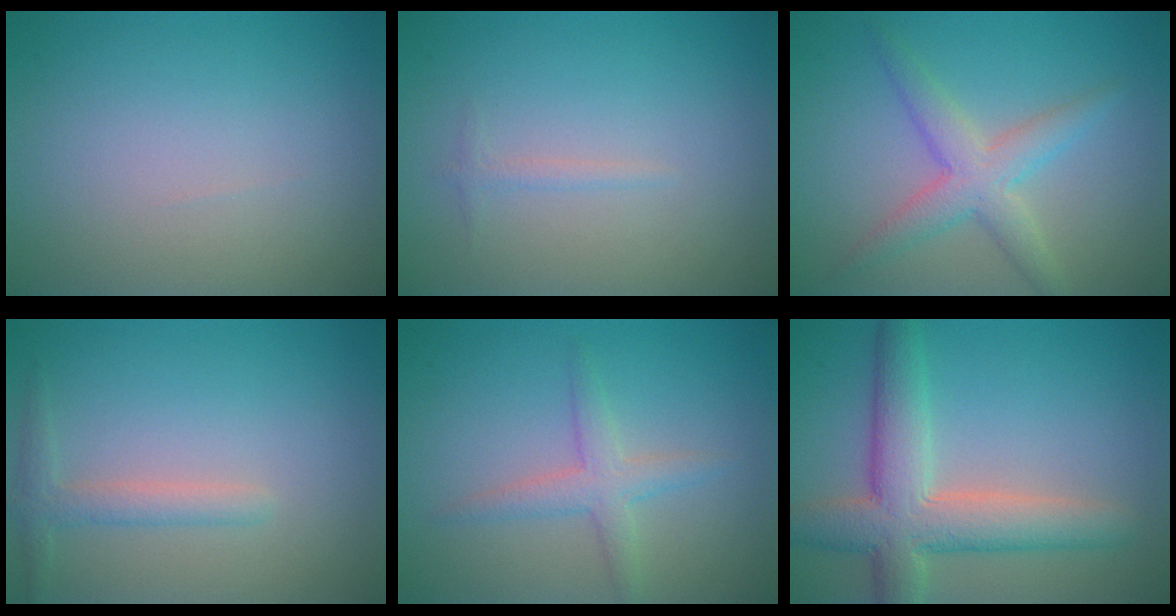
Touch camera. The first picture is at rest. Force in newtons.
{"total": 0.7, "press": 0.7, "slide": 0.0}
{"total": 3.8, "press": 3.8, "slide": 0.1}
{"total": 1.9, "press": 1.9, "slide": 0.1}
{"total": 2.5, "press": 2.5, "slide": 0.1}
{"total": 6.9, "press": 6.9, "slide": 0.6}